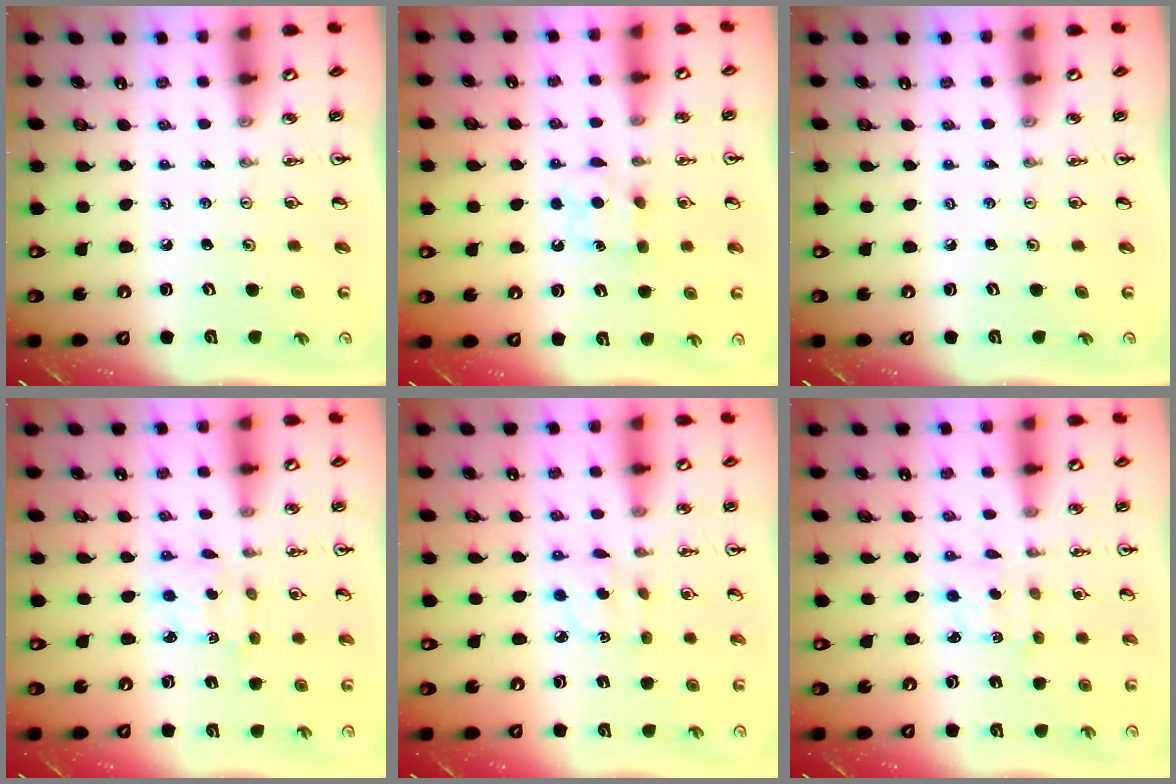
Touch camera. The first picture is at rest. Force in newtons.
{"total": 7.2, "press": 7.2, "slide": 0.7}
{"total": 0.0}
{"total": 2.8, "press": 2.7, "slide": 0.7}
{"total": 3.1, "press": 3.1, "slide": 0.3}
{"total": 1.8, "press": 1.7, "slide": 0.7}